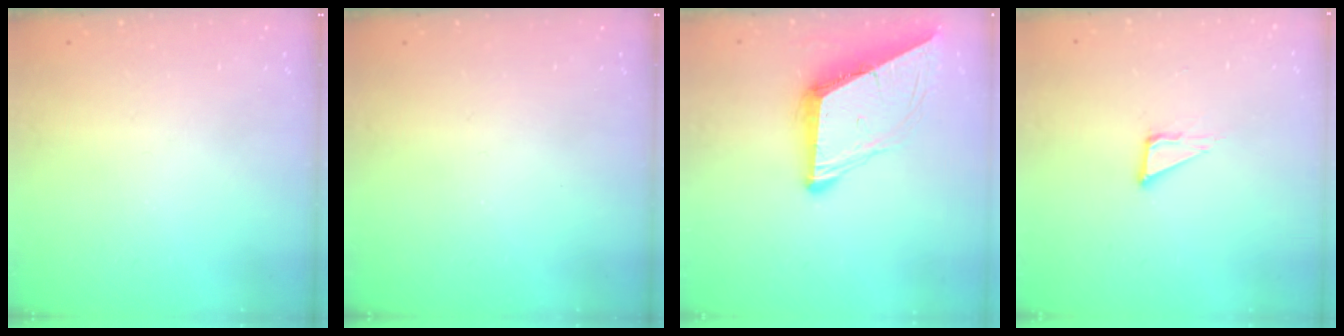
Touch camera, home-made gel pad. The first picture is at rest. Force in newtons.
{"total": 0.0}
{"total": 9.1, "press": 9.1, "slide": 0.4}
{"total": 5.3, "press": 5.3, "slide": 0.3}